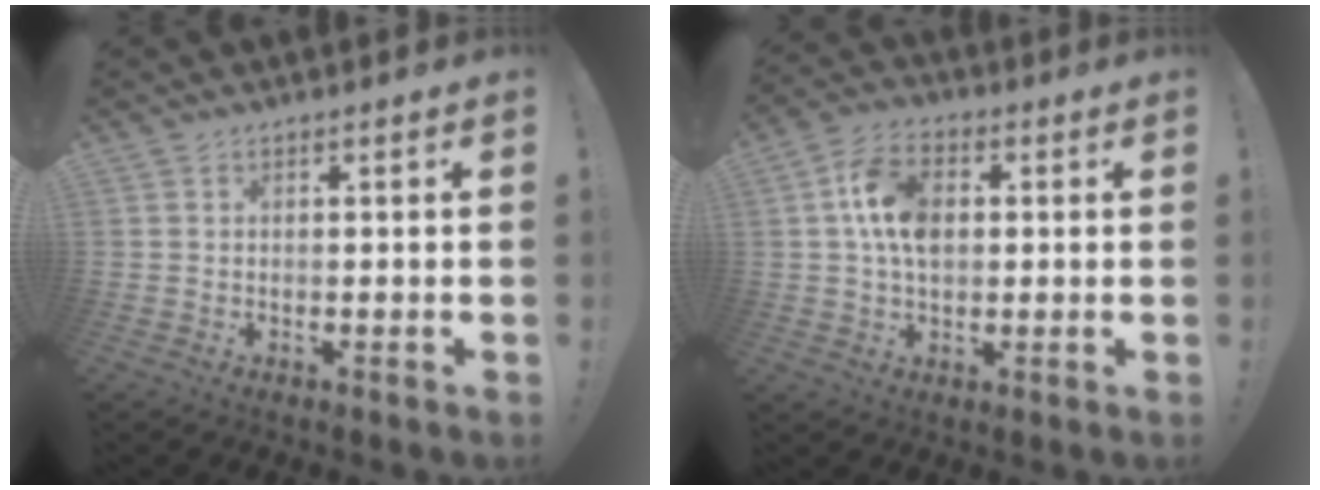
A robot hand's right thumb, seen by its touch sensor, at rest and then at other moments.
{"total": 11.7, "force": [1.6, 8.0, 8.5], "torque": [-0.148, 0.011, 0.032]}